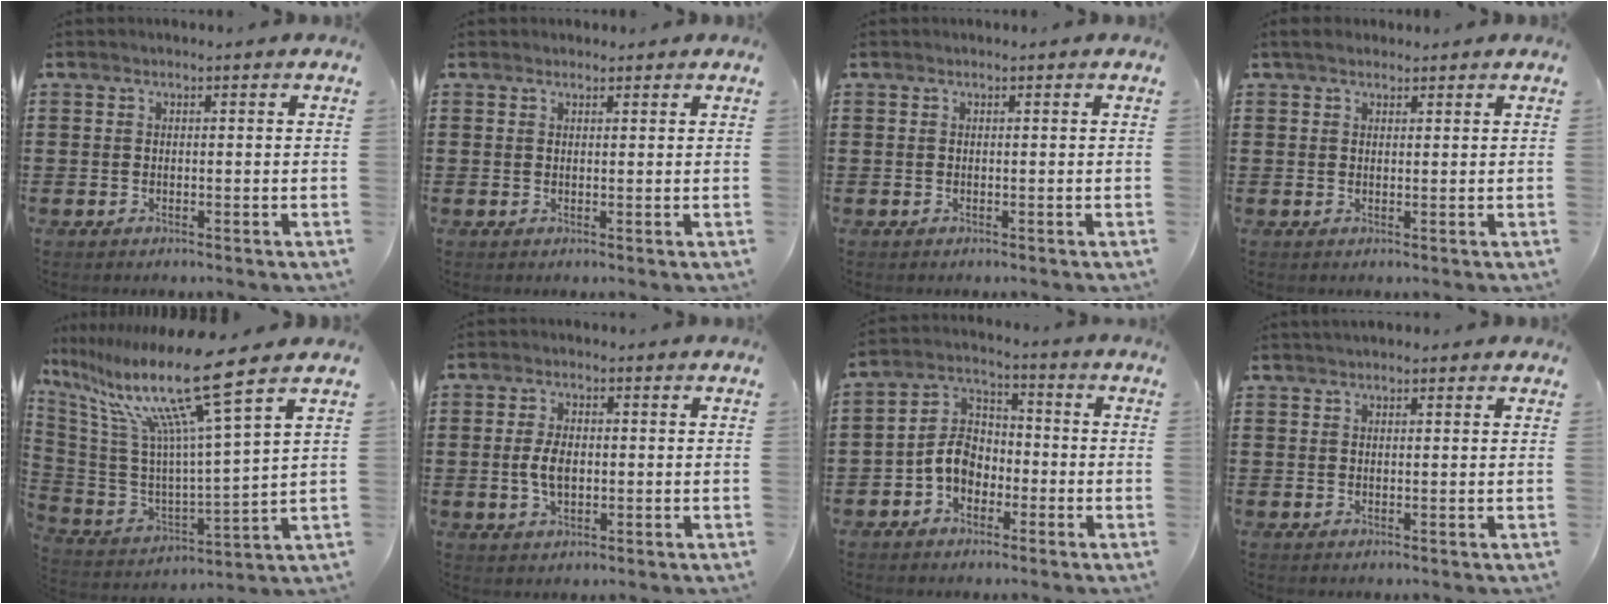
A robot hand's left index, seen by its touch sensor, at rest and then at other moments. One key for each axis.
{"total": 1.0, "fx": 0.9, "fy": 0.4, "fz": 0.2, "tx": -0.005, "ty": 0.002, "tz": 0.019}
{"total": 0.0}
{"total": 1.9, "fx": 1.6, "fy": 0.9, "fz": 0.5, "tx": -0.014, "ty": 0.008, "tz": 0.030}
{"total": 17.0, "fx": 12.0, "fy": 0.8, "fz": 12.1, "tx": -0.262, "ty": -0.070, "tz": 0.188}
{"total": 4.5, "fx": 0.1, "fy": 2.4, "fz": 3.9, "tx": -0.088, "ty": 0.002, "tz": -0.004}
{"total": 6.5, "fx": -2.7, "fy": 4.6, "fz": 3.7, "tx": -0.097, "ty": 0.009, "tz": -0.060}
{"total": 1.2, "fx": 1.0, "fy": 0.5, "fz": 0.3, "tx": -0.006, "ty": 0.004, "tz": 0.019}